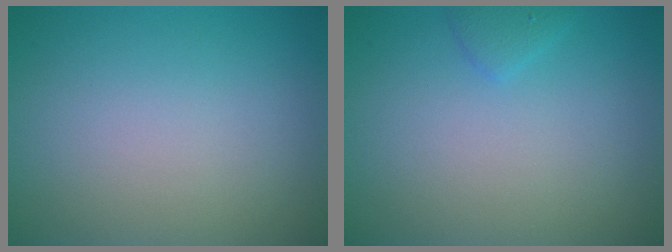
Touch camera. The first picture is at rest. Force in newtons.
{"total": 1.1, "press": 1.0, "slide": 0.1}